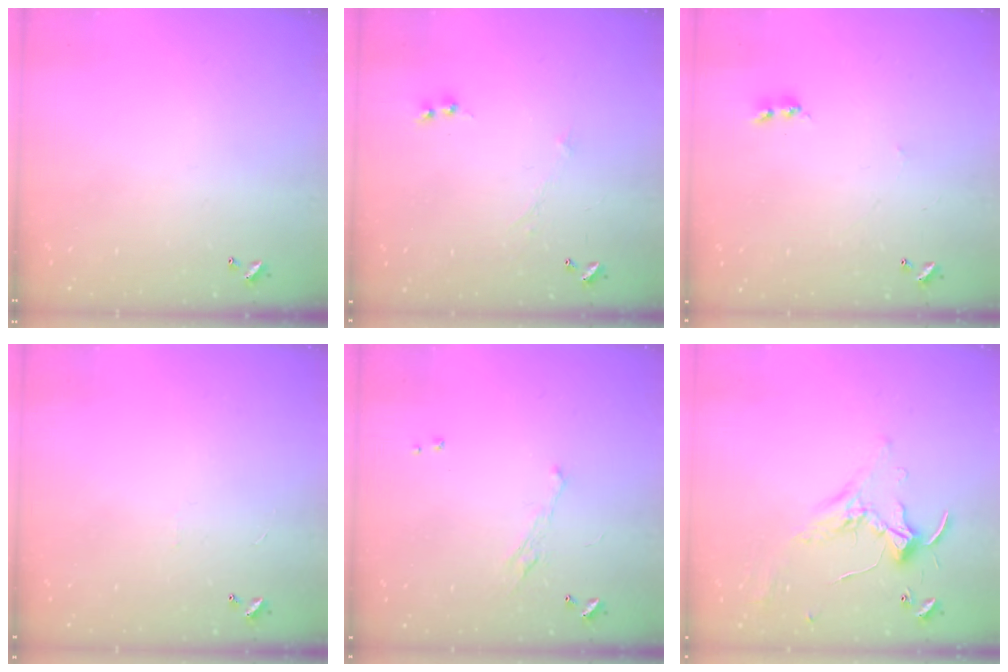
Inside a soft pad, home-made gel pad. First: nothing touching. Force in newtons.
{"total": 0.0}
{"total": 2.2, "press": 2.1, "slide": 0.5}
{"total": 1.3, "press": 1.3, "slide": 0.4}
{"total": 2.3, "press": 2.1, "slide": 0.8}
{"total": 0.9, "press": 0.8, "slide": 0.4}